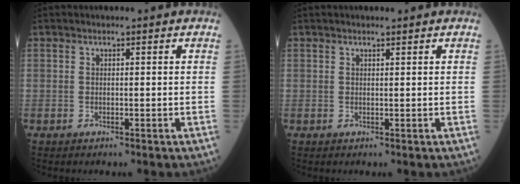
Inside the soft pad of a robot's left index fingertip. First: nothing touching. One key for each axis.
{"total": 1.2, "fx": 1.0, "fy": 0.0, "fz": 0.5, "tx": -0.007, "ty": 0.007, "tz": 0.018}